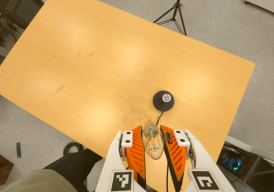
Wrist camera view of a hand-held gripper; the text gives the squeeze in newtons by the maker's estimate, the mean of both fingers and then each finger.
{"total": 18.1, "left": 19.5, "right": 16.8}